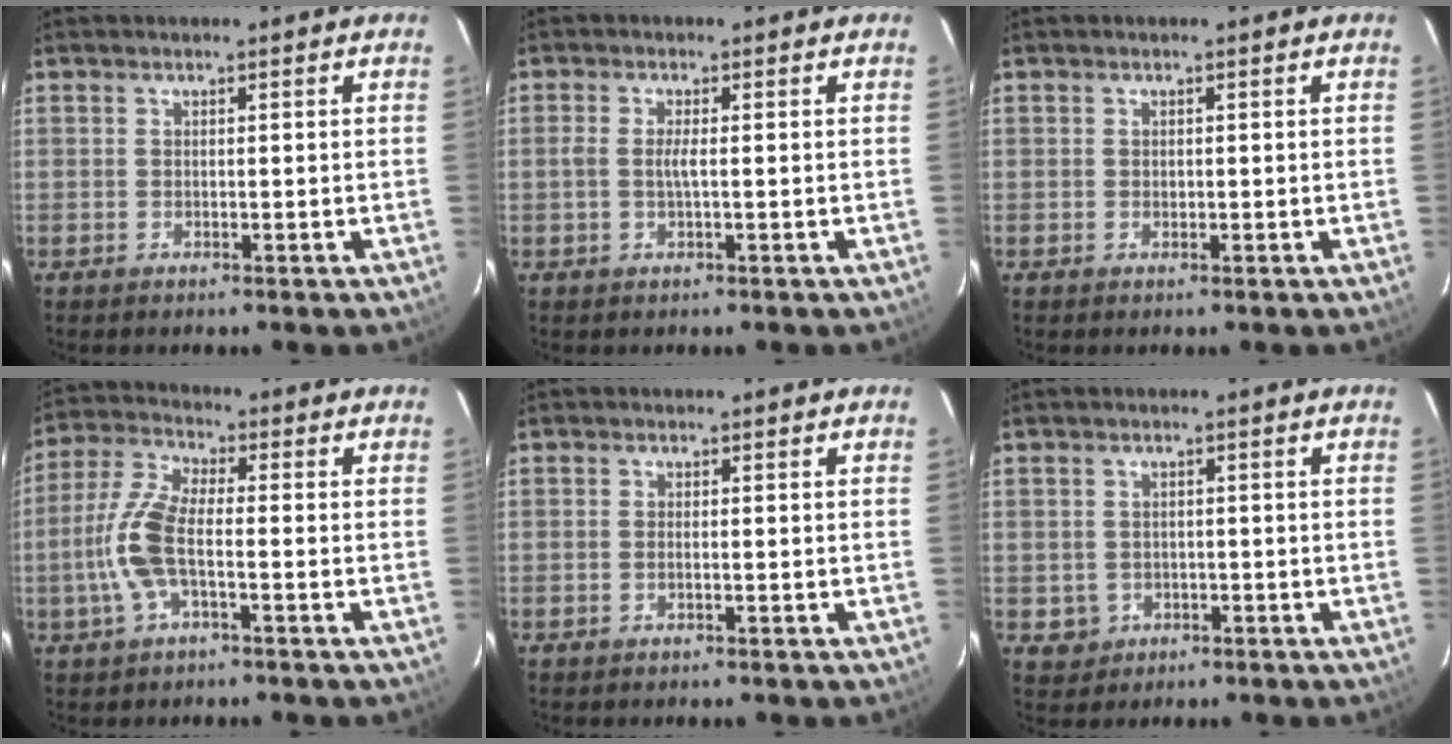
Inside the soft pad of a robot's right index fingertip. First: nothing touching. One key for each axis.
{"total": 2.0, "fx": -0.2, "fy": 0.1, "fz": 2.0, "tx": -0.041, "ty": 0.000, "tz": -0.007}
{"total": 0.5, "fx": 0.0, "fy": 0.5, "fz": 0.2, "tx": -0.003, "ty": 0.001, "tz": 0.001}
{"total": 9.6, "fx": -2.4, "fy": 3.1, "fz": 8.8, "tx": -0.202, "ty": 0.004, "tz": -0.051}
{"total": 0.7, "fx": -0.3, "fy": 0.0, "fz": 0.6, "tx": -0.012, "ty": -0.001, "tz": -0.006}
{"total": 3.3, "fx": -0.7, "fy": 3.2, "fz": 0.6, "tx": -0.018, "ty": 0.005, "tz": 0.000}